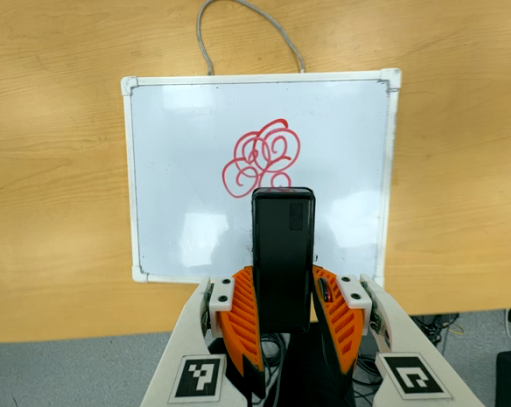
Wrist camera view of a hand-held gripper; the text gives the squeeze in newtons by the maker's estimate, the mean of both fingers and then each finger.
{"total": 4.8, "left": 3.2, "right": 6.4}